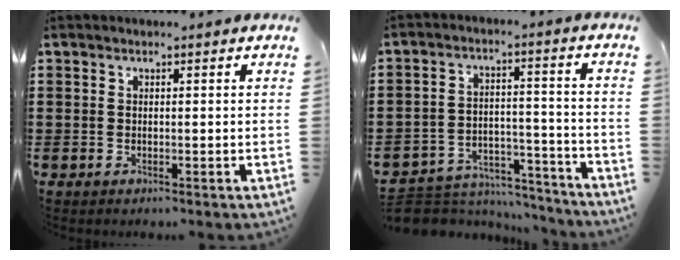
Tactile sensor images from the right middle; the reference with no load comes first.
{"total": 6.0, "force": [-5.7, 1.6, 0.2], "torque": [-0.010, 0.013, -0.118]}